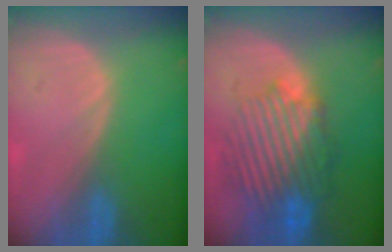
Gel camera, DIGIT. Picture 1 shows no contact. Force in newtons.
{"total": 10.2, "press": 9.7, "slide": 3.0}